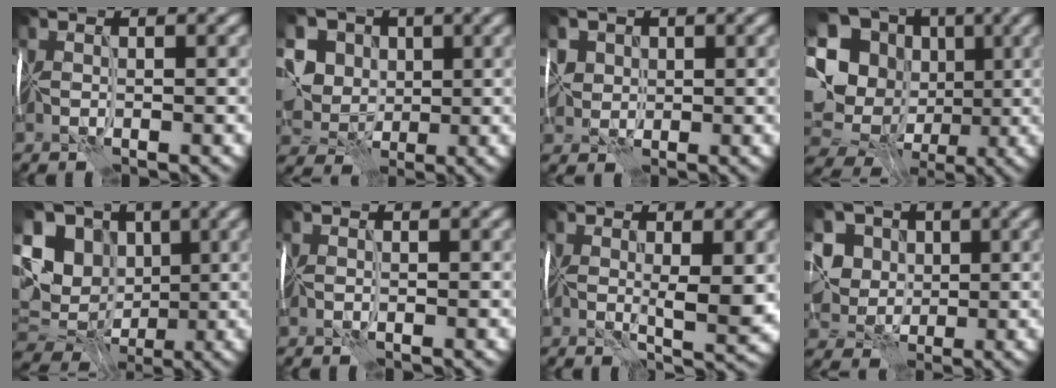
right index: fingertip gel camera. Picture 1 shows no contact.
{"total": 8.0, "force": [2.2, 6.8, 3.6], "torque": [-0.077, 0.022, 0.020]}
{"total": 3.2, "force": [1.4, 2.8, 0.5], "torque": [-0.017, 0.004, 0.024]}
{"total": 16.8, "force": [-0.1, 15.2, 7.2], "torque": [-0.179, 0.015, 0.002]}
{"total": 14.5, "force": [2.3, 12.3, 7.3], "torque": [-0.168, 0.013, 0.026]}
{"total": 0.0}
{"total": 3.2, "force": [0.3, 0.6, 3.1], "torque": [-0.047, -0.004, 0.008]}
{"total": 6.4, "force": [2.2, 5.6, 2.4], "torque": [-0.058, 0.016, 0.021]}